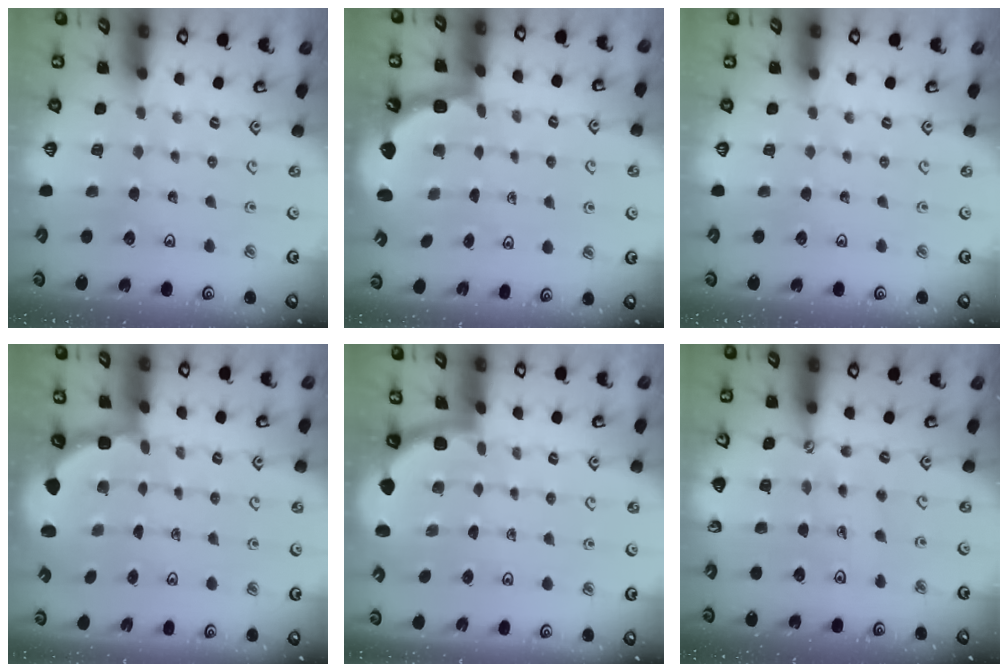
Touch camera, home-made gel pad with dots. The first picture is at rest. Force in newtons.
{"total": 2.6, "press": 2.2, "slide": 1.4}
{"total": 0.0}
{"total": 2.9, "press": 2.5, "slide": 1.4}
{"total": 2.2, "press": 2.2, "slide": 0.1}
{"total": 2.5, "press": 2.2, "slide": 1.3}